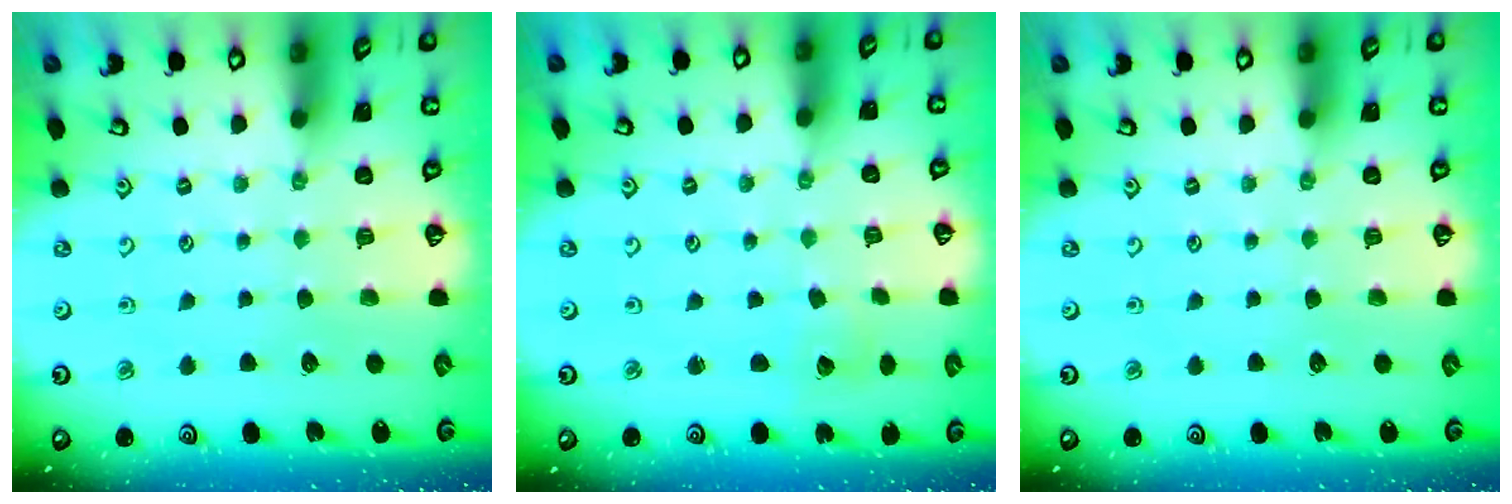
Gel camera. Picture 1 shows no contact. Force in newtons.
{"total": 2.0, "press": 2.0, "slide": 0.1}
{"total": 0.0}